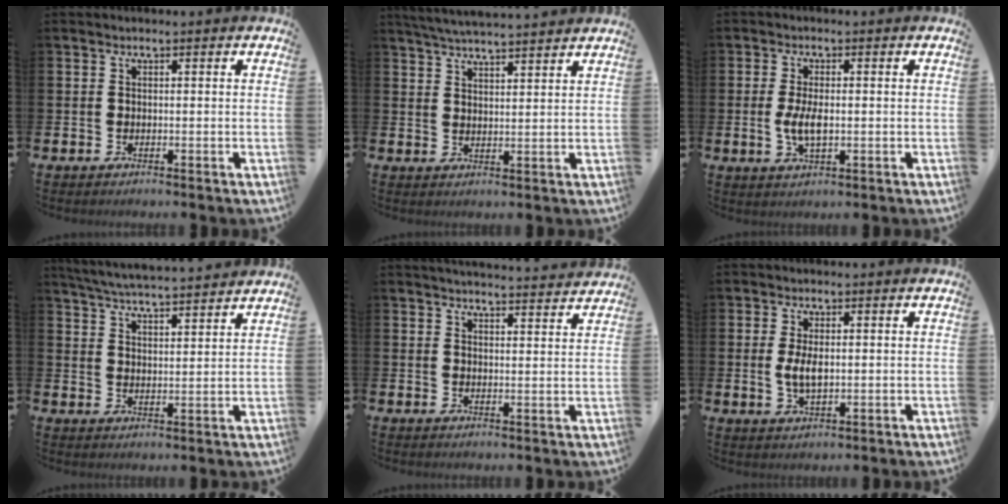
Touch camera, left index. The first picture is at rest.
{"total": 4.6, "force": [4.5, -0.1, 0.8], "torque": [-0.029, -0.021, 0.082]}
{"total": 4.1, "force": [-0.2, 1.7, 3.7], "torque": [-0.069, -0.001, -0.009]}
{"total": 5.5, "force": [5.4, 0.0, 0.9], "torque": [-0.037, -0.036, 0.095]}
{"total": 3.7, "force": [3.7, -0.1, 0.2], "torque": [0.002, -0.030, 0.063]}
{"total": 3.5, "force": [0.3, 1.6, 3.1], "torque": [-0.047, 0.000, 0.000]}